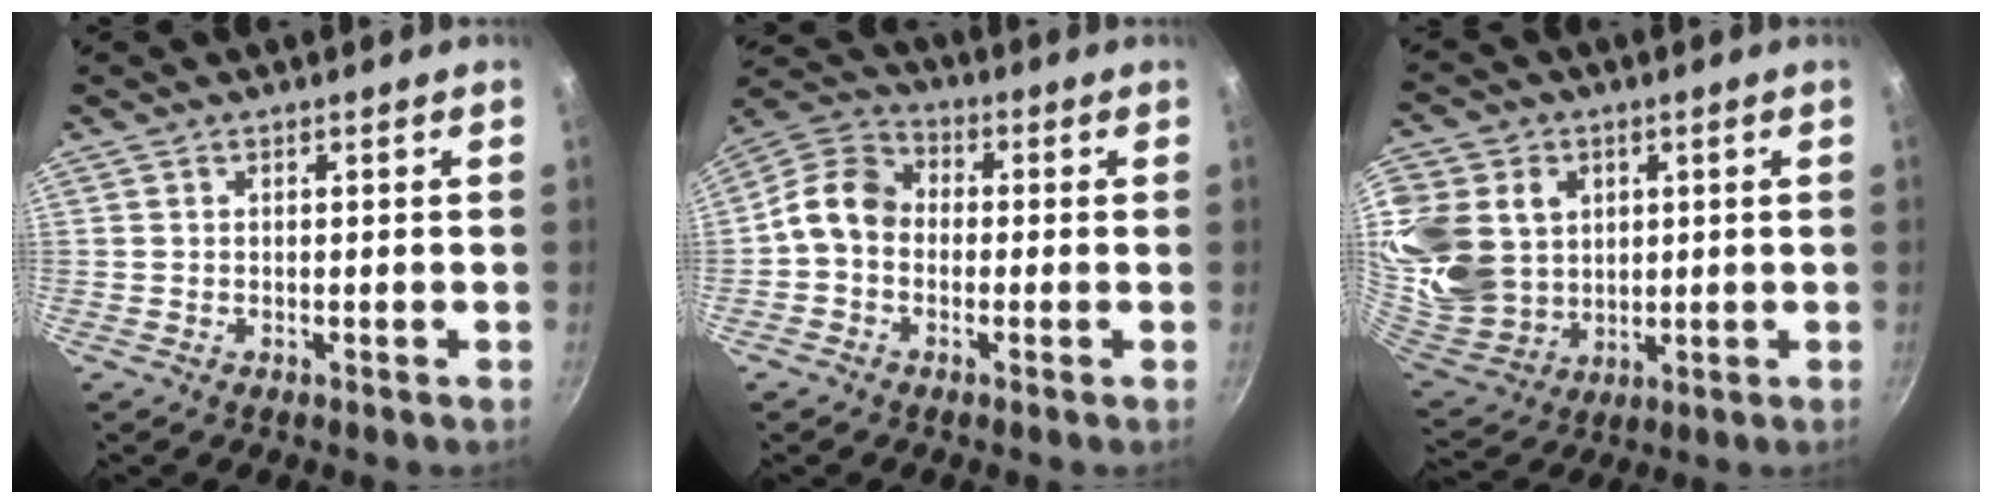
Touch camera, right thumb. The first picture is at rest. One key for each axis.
{"total": 8.6, "fx": -1.2, "fy": 7.0, "fz": 4.9, "tx": -0.069, "ty": 0.034, "tz": -0.047}
{"total": 22.4, "fx": 5.1, "fy": 18.2, "fz": 12.1, "tx": -0.264, "ty": -0.007, "tz": 0.111}